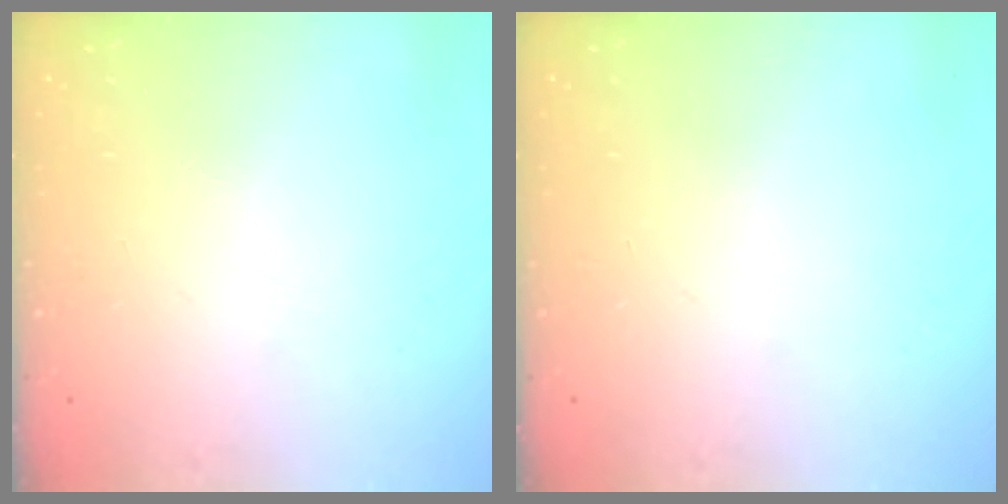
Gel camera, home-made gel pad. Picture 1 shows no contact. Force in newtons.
{"total": 0.0}